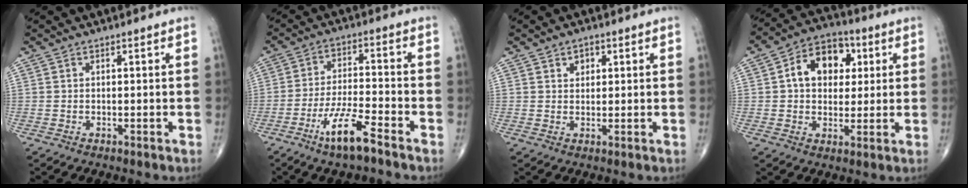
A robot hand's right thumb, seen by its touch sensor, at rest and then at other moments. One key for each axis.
{"total": 9.1, "fx": -5.8, "fy": 1.4, "fz": 6.9, "tx": -0.136, "ty": 0.025, "tz": -0.108}
{"total": 2.6, "fx": 1.2, "fy": 1.8, "fz": 1.3, "tx": -0.004, "ty": -0.004, "tz": 0.017}
{"total": 11.7, "fx": 2.7, "fy": 8.4, "fz": 7.7, "tx": -0.086, "ty": 0.010, "tz": 0.036}